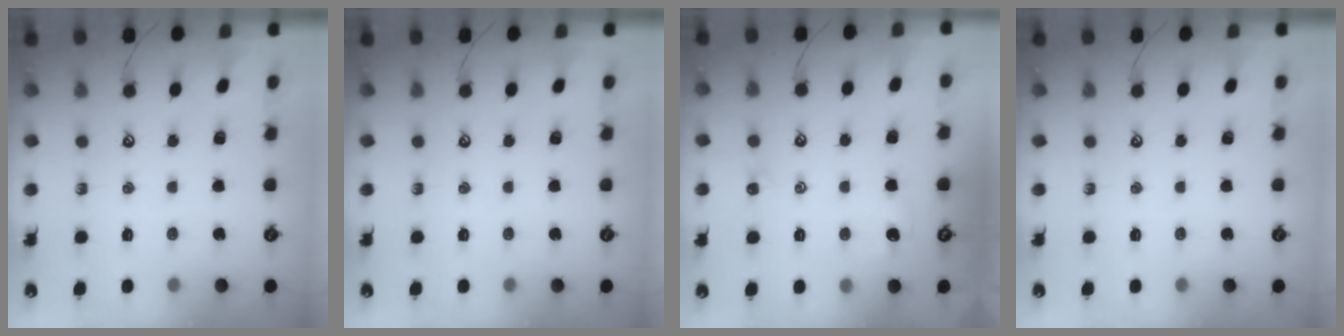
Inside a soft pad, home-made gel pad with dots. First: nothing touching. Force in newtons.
{"total": 0.0}
{"total": 1.5, "press": 1.4, "slide": 0.6}
{"total": 0.0}